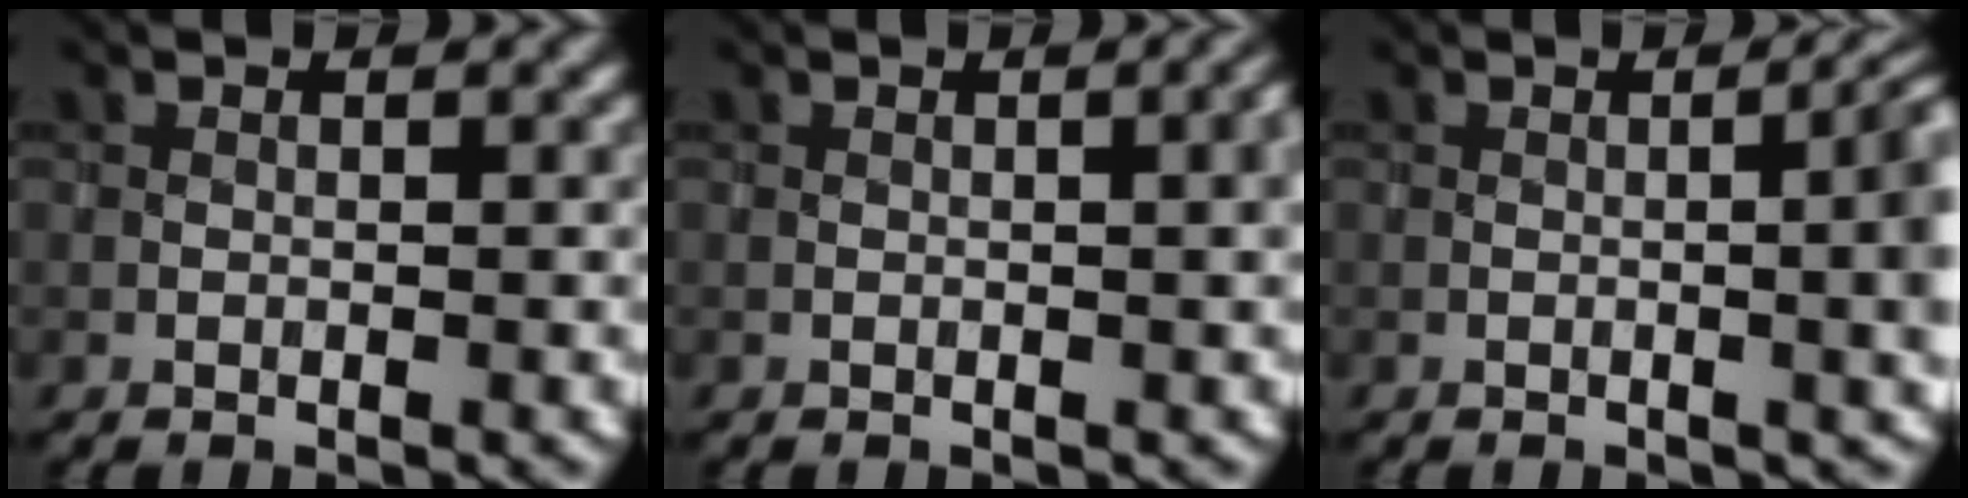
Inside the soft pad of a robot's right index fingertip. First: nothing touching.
{"total": 2.7, "force": [0.3, 0.8, 2.5], "torque": [-0.024, 0.006, 0.004]}
{"total": 7.6, "force": [0.0, 3.2, 6.9], "torque": [-0.053, 0.007, -0.002]}